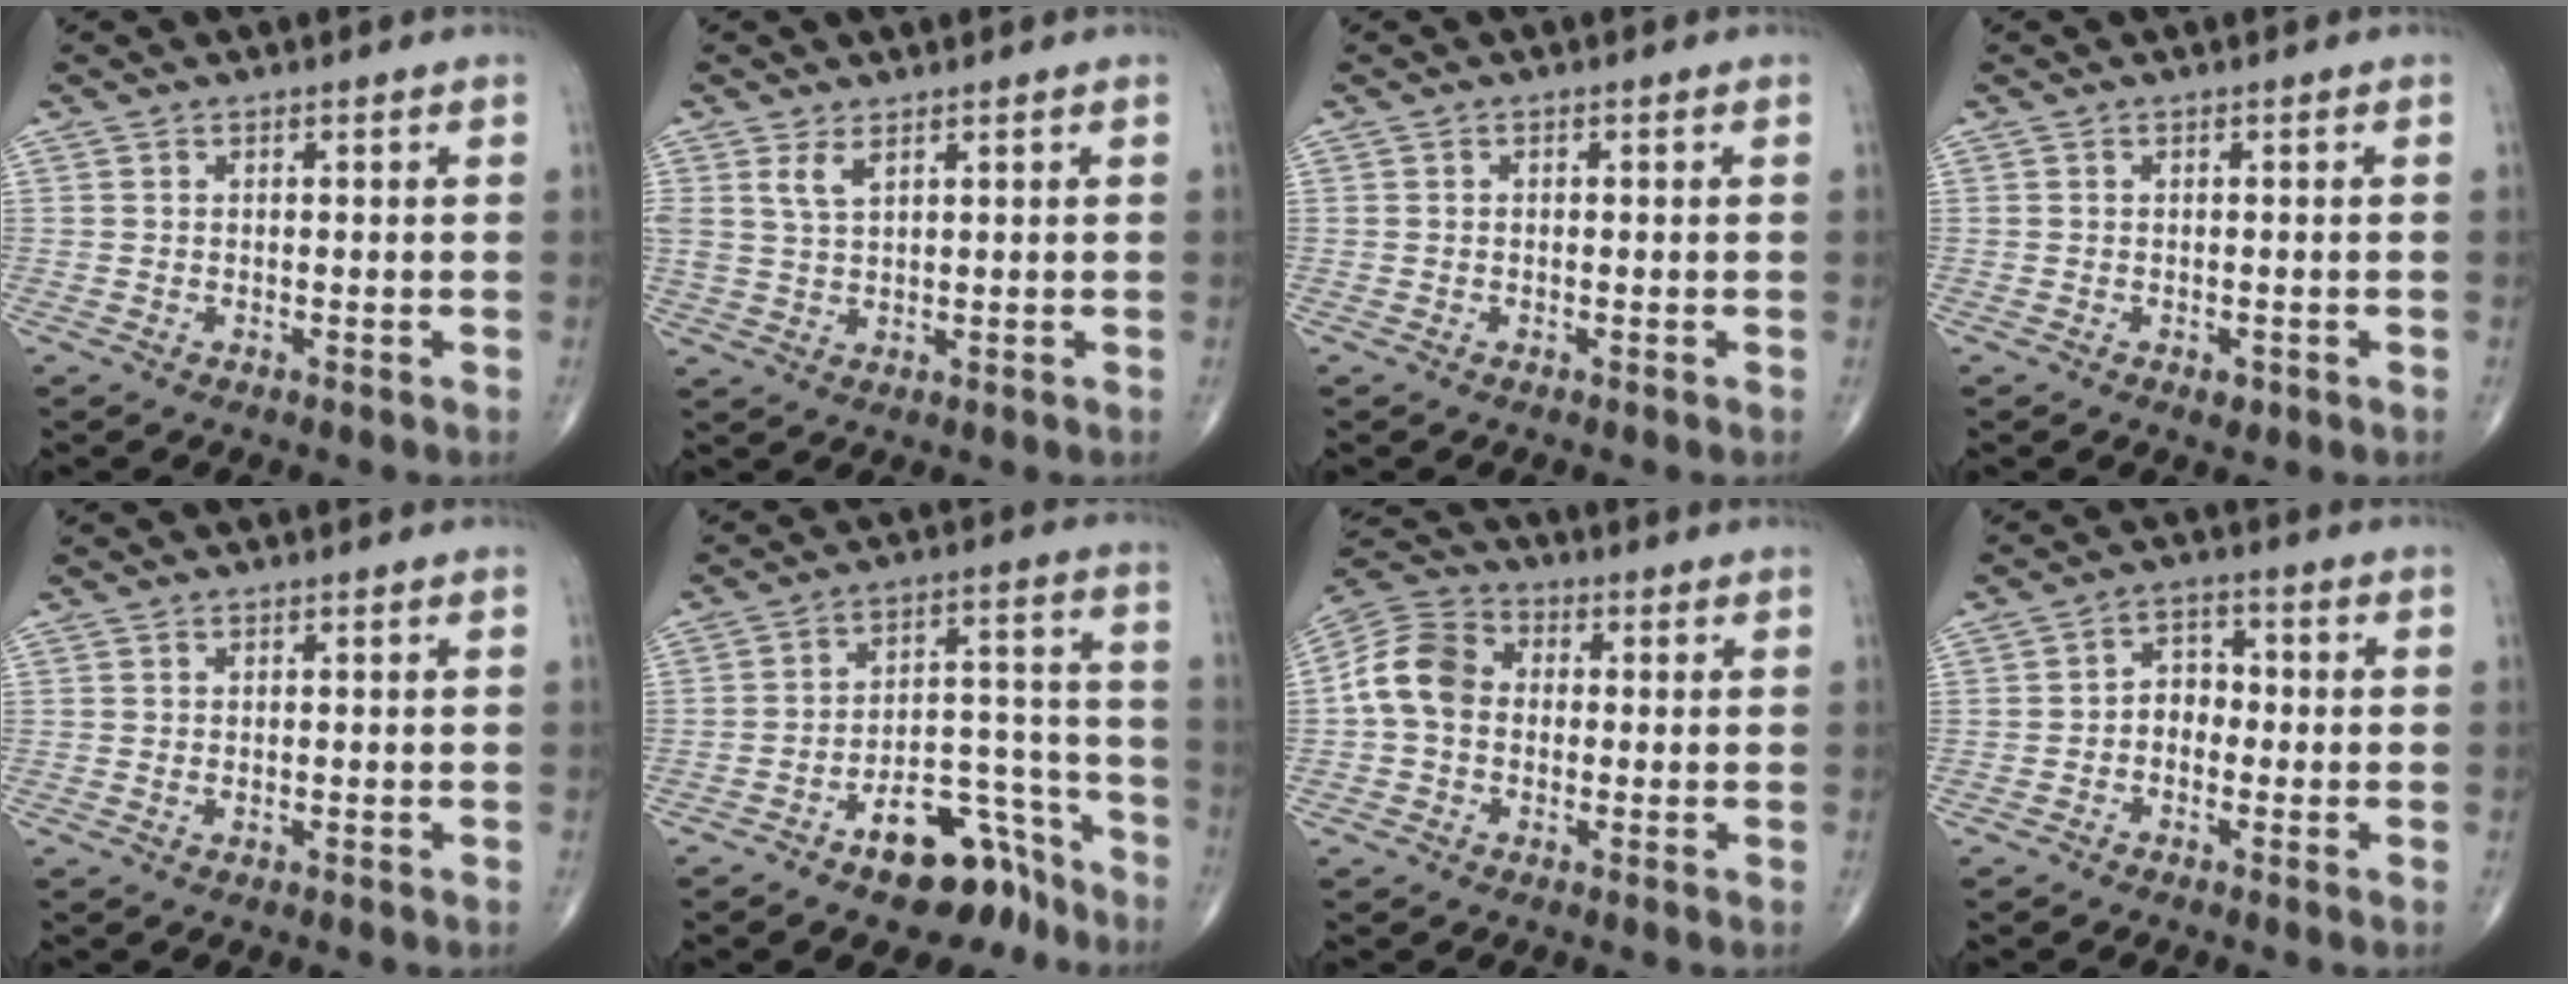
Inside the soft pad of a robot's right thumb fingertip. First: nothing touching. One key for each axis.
{"total": 3.1, "fx": 1.8, "fy": 1.1, "fz": 2.2, "tx": -0.048, "ty": -0.006, "tz": 0.044}
{"total": 0.0}
{"total": 1.3, "fx": -0.6, "fy": 0.8, "fz": 0.8, "tx": -0.010, "ty": -0.001, "tz": -0.006}
{"total": 0.0}
{"total": 13.5, "fx": -9.1, "fy": 6.6, "fz": 7.5, "tx": -0.061, "ty": 0.098, "tz": -0.135}
{"total": 9.5, "fx": -0.3, "fy": 7.4, "fz": 5.9, "tx": -0.106, "ty": 0.030, "tz": -0.020}
{"total": 4.5, "fx": -0.9, "fy": 3.4, "fz": 2.8, "tx": -0.023, "ty": 0.022, "tz": -0.027}